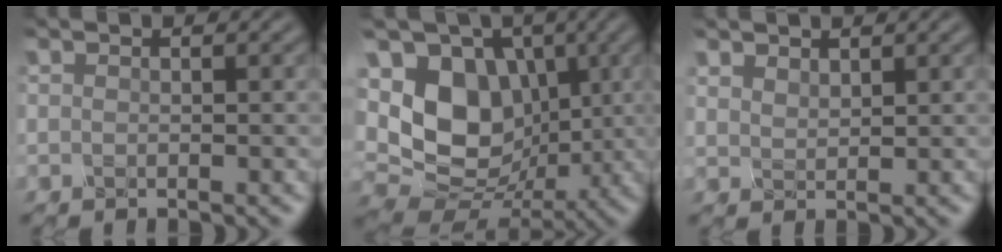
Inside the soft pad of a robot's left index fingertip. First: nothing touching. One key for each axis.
{"total": 9.7, "fx": 0.8, "fy": 7.6, "fz": 6.0, "tx": -0.124, "ty": -0.004, "tz": 0.016}
{"total": 1.2, "fx": 1.2, "fy": -0.1, "fz": -0.3, "tx": 0.000, "ty": 0.003, "tz": 0.038}